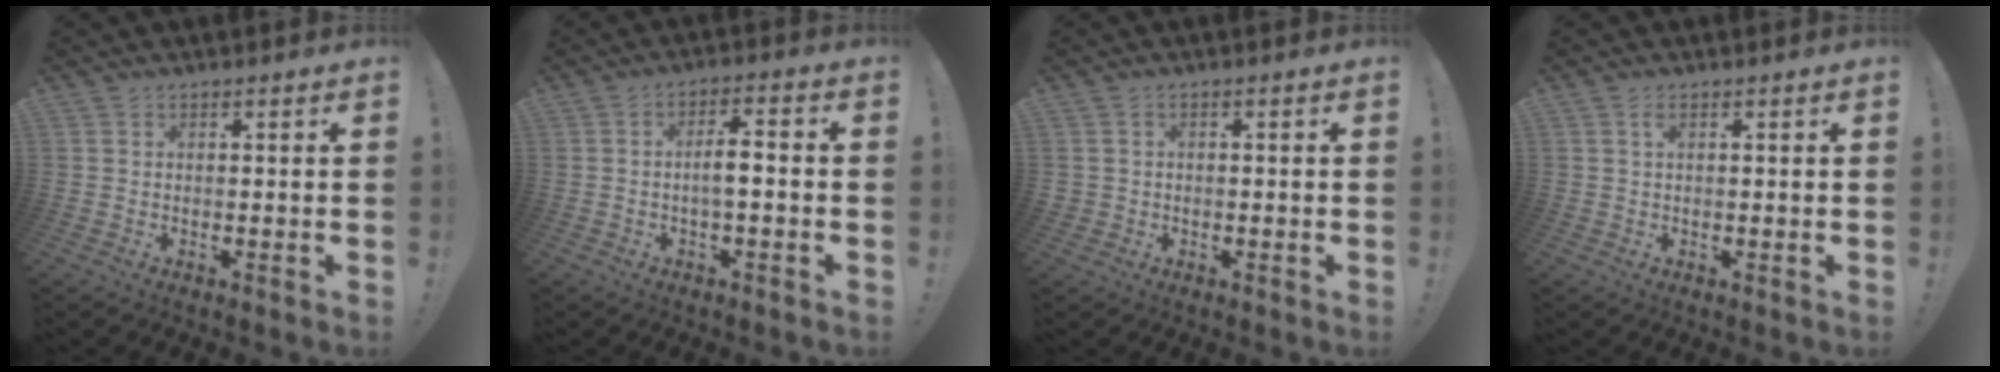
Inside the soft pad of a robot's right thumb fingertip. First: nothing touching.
{"total": 5.5, "force": [-0.9, 1.6, 5.2], "torque": [-0.082, 0.006, -0.020]}
{"total": 1.6, "force": [0.0, 1.6, 0.4], "torque": [-0.006, 0.004, 0.000]}
{"total": 1.5, "force": [0.6, 1.3, 0.4], "torque": [0.007, -0.004, 0.007]}